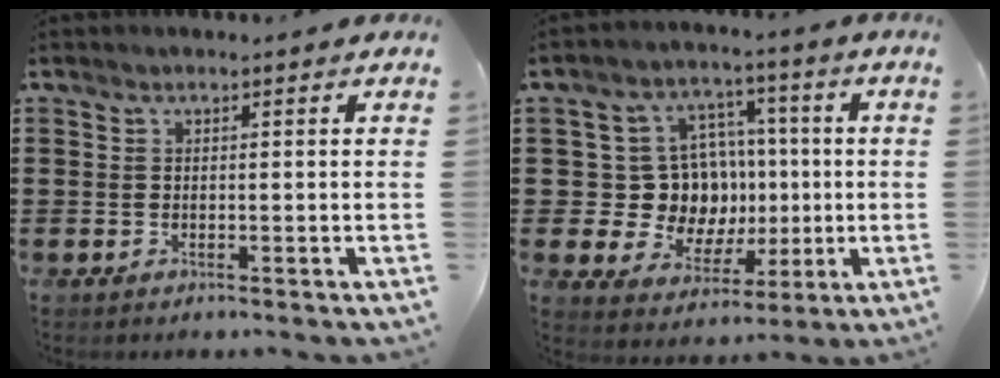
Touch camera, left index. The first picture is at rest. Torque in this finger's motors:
{"motor_torque": [1.25, -0.34, 0.54, 0.05]}